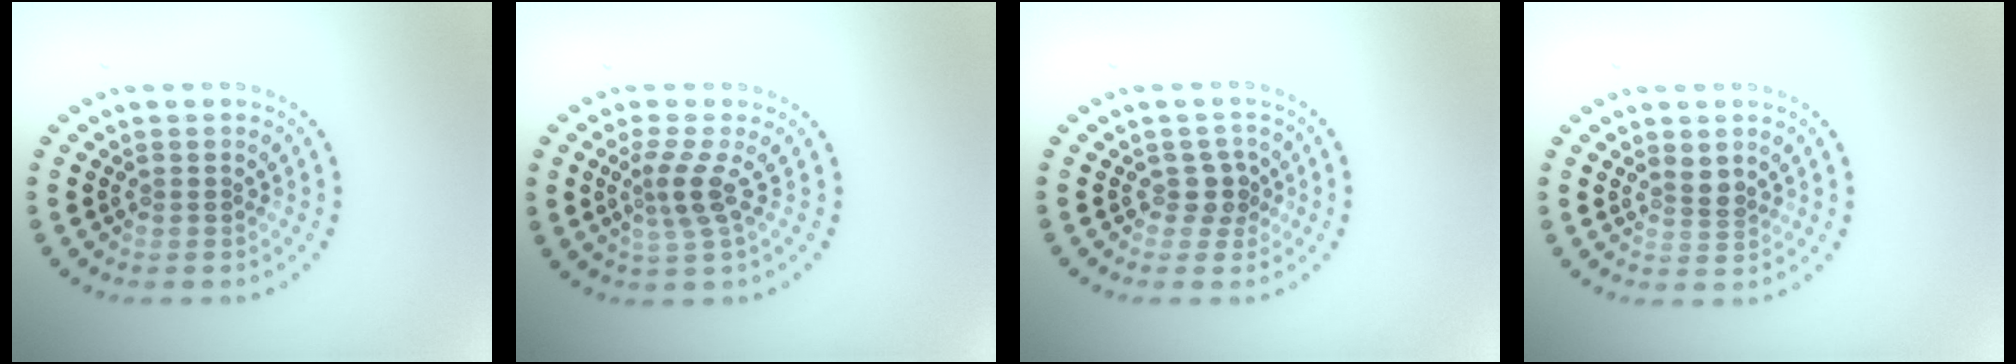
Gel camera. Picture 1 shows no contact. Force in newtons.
{"total": 2.6, "press": 1.8, "slide": 1.8}
{"total": 1.9, "press": 1.5, "slide": 1.1}
{"total": 1.6, "press": 1.3, "slide": 1.1}